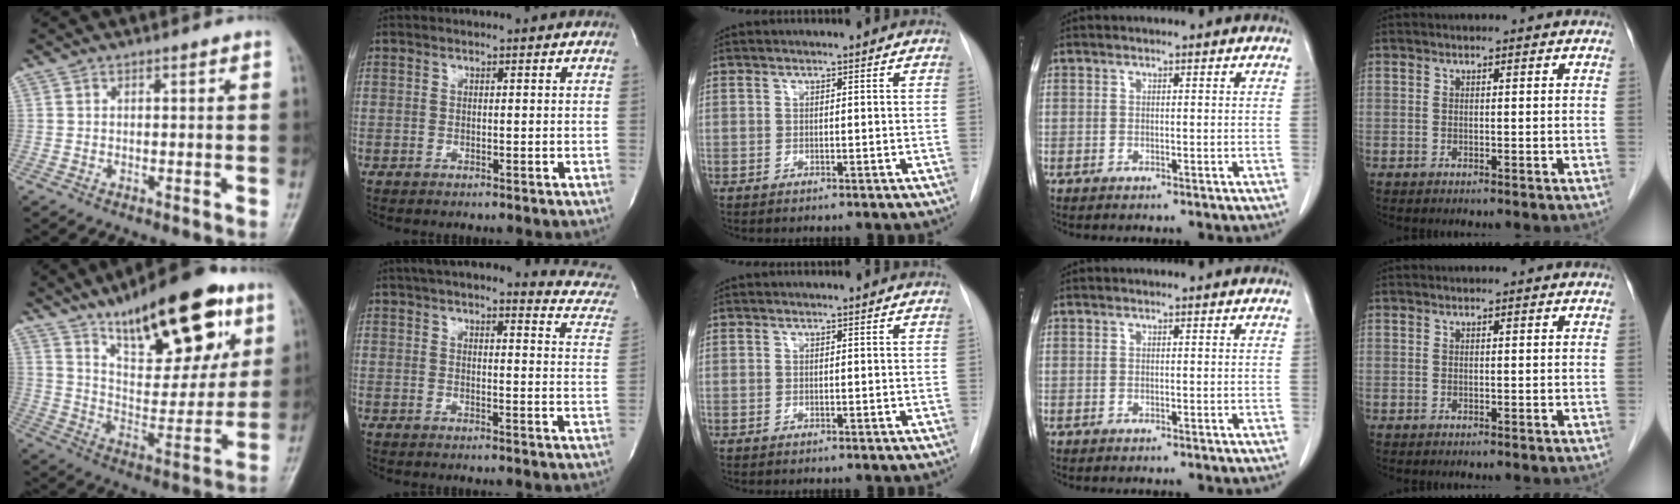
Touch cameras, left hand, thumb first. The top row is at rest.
{"thumb": {"total": 24.9, "force": [14.3, 9.8, 18.0], "torque": [-0.222, -0.050, 0.231]}, "index": {"total": 14.0, "force": [12.5, 2.0, 5.8], "torque": [-0.054, -0.034, 0.124]}}